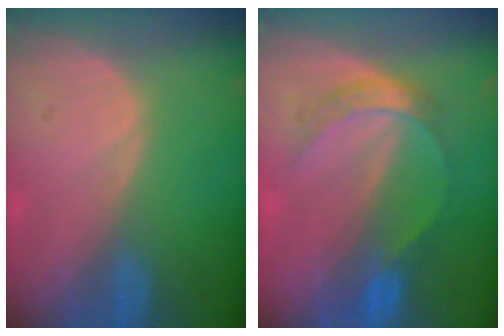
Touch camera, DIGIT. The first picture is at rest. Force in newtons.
{"total": 4.8, "press": 4.7, "slide": 0.5}